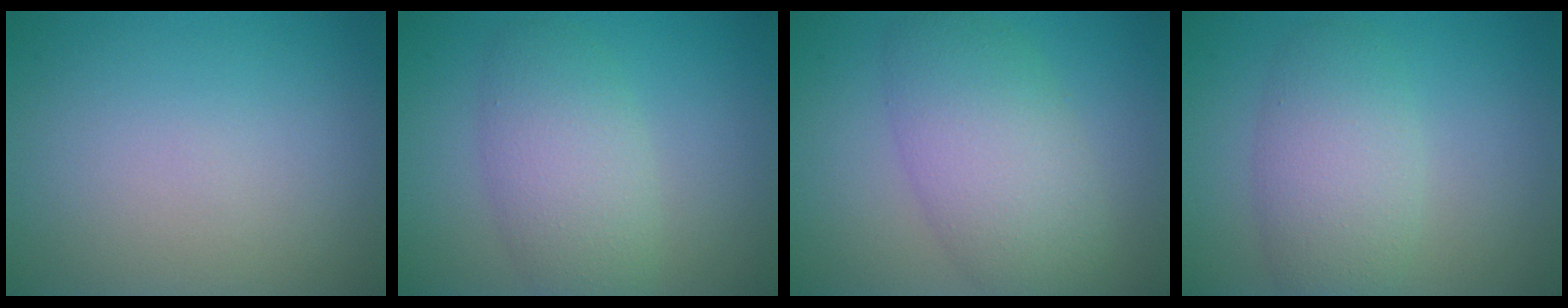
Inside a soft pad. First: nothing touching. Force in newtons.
{"total": 4.8, "press": 4.8, "slide": 0.2}
{"total": 6.6, "press": 6.6, "slide": 0.3}
{"total": 4.8, "press": 4.8, "slide": 0.1}